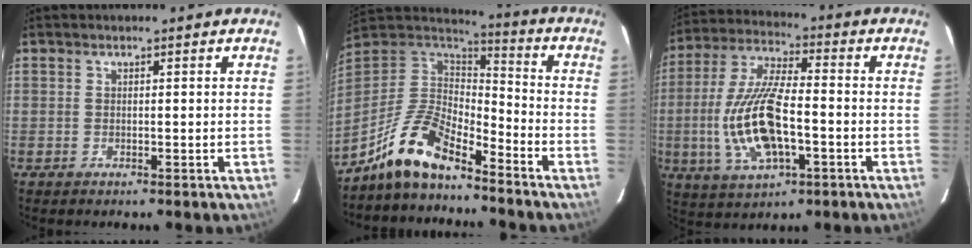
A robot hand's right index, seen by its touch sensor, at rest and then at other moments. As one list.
[{"total": 14.0, "force": [-10.8, 4.1, 7.8], "torque": [-0.173, 0.007, -0.215]}, {"total": 15.8, "force": [-3.4, 6.0, 14.2], "torque": [-0.300, -0.002, -0.059]}]